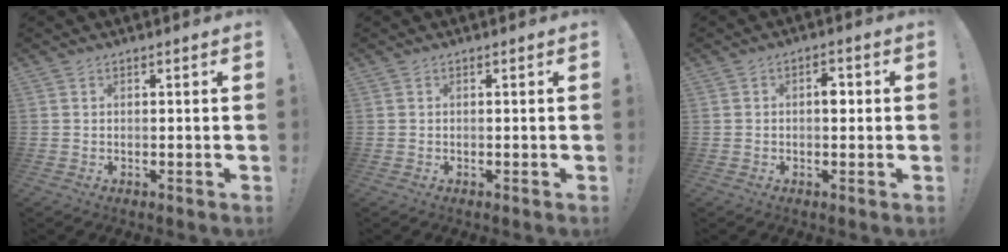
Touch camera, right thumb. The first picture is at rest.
{"total": 0.0}
{"total": 4.0, "force": [0.1, 2.6, 3.1], "torque": [-0.030, 0.000, -0.007]}